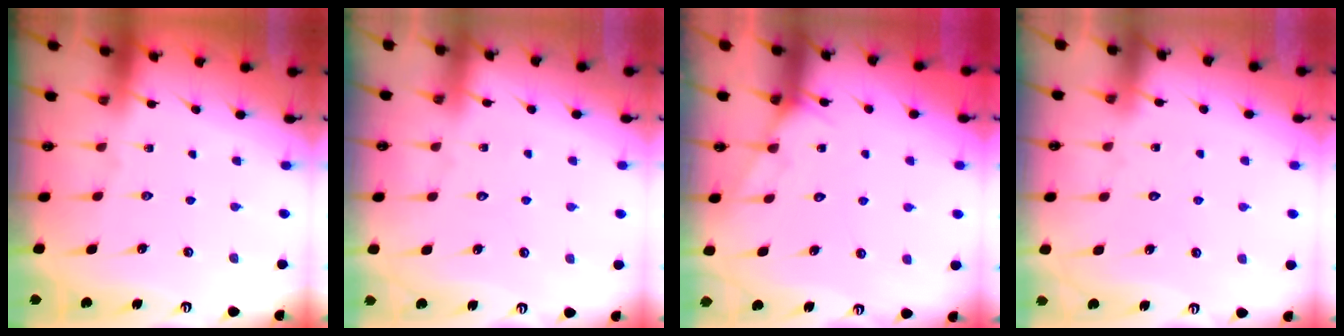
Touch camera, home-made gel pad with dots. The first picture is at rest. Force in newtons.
{"total": 2.4, "press": 2.4, "slide": 0.3}
{"total": 6.2, "press": 6.2, "slide": 0.6}
{"total": 2.9, "press": 2.9, "slide": 0.2}